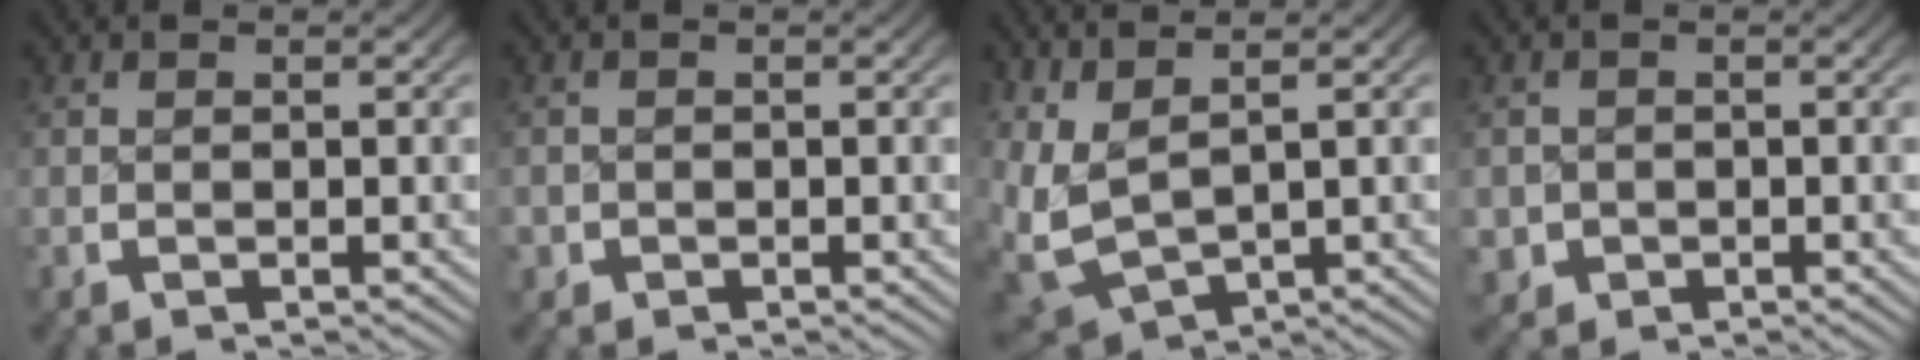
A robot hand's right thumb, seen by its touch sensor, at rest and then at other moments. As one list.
[{"total": 1.3, "force": [-0.6, 1.1, 0.1], "torque": [-0.004, -0.006, -0.010]}, {"total": 7.8, "force": [0.5, 5.7, 5.3], "torque": [-0.150, -0.045, 0.037]}, {"total": 3.4, "force": [-1.3, 3.0, 0.9], "torque": [-0.025, -0.023, -0.013]}]